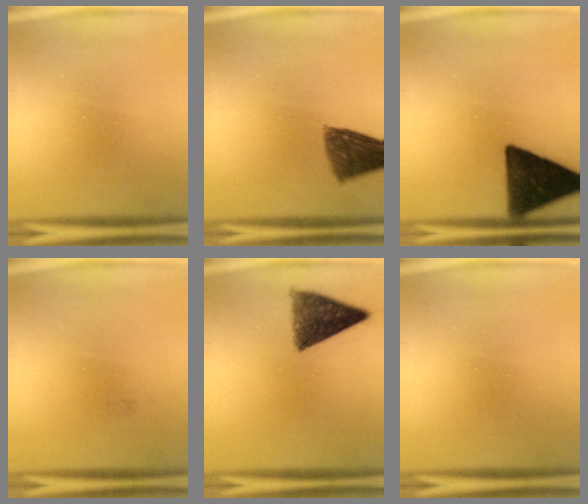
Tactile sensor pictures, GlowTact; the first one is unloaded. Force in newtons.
{"total": 8.9}
{"total": 16.0}
{"total": 0.7}
{"total": 8.8}
{"total": 0.0}